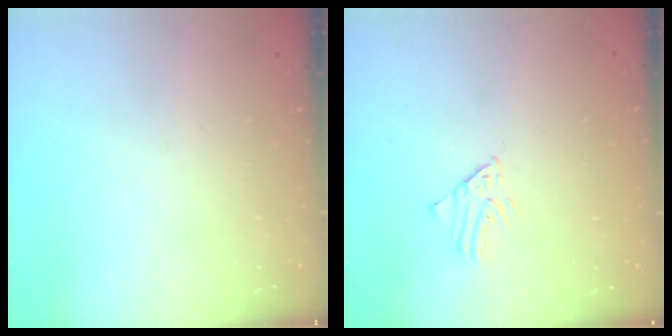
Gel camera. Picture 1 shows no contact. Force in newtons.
{"total": 1.3, "press": 1.3, "slide": 0.1}